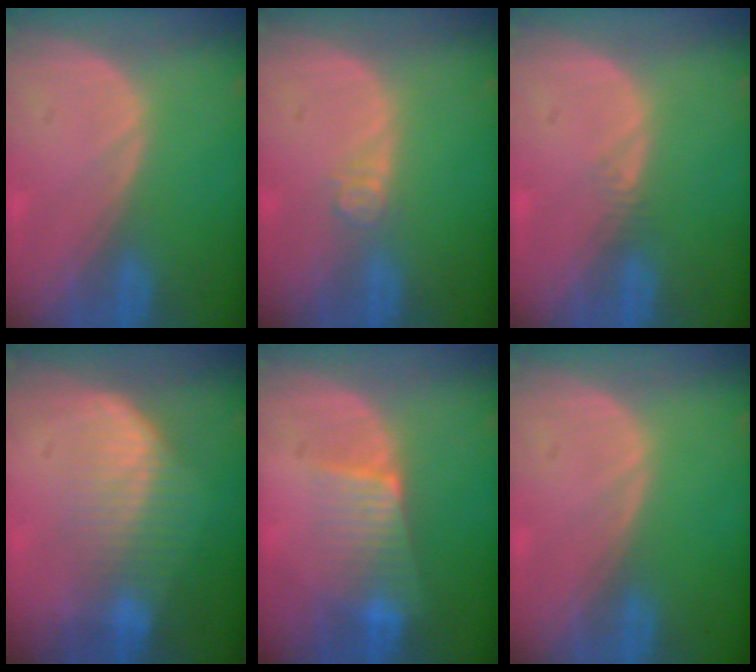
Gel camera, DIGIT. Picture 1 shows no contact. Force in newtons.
{"total": 2.4, "press": 2.0, "slide": 1.3}
{"total": 0.9, "press": 0.8, "slide": 0.4}
{"total": 6.7, "press": 6.3, "slide": 2.3}
{"total": 6.5, "press": 5.8, "slide": 3.1}
{"total": 0.0}